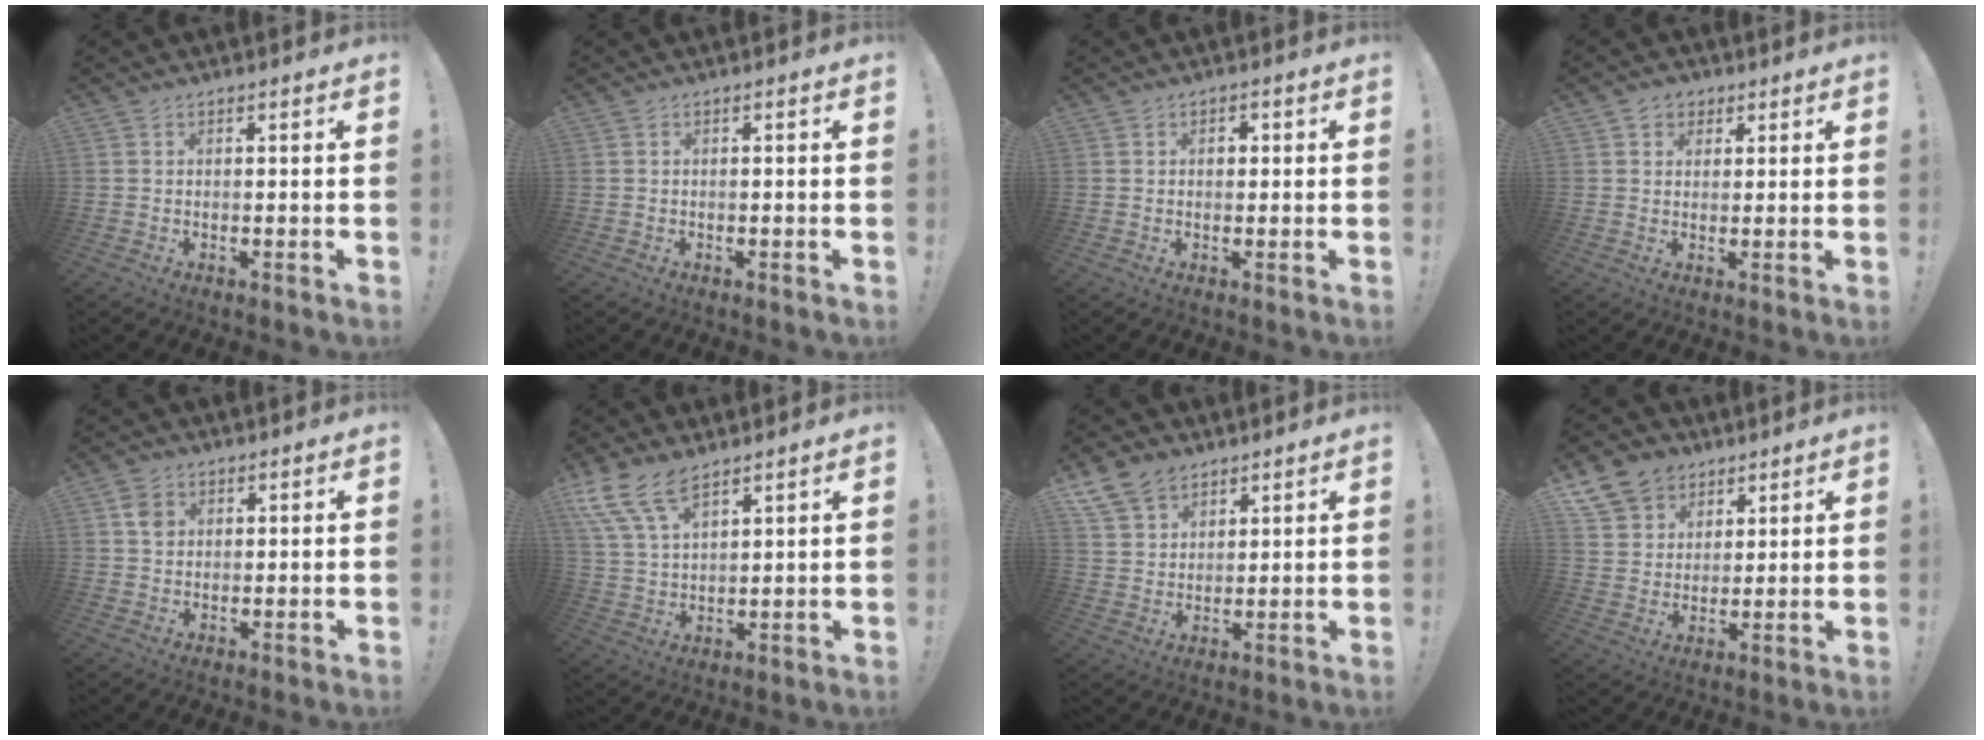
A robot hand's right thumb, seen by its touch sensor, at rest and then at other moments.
{"total": 0.0}
{"total": 1.8, "force": [0.2, 1.5, 1.1], "torque": [-0.008, 0.002, -0.002]}
{"total": 4.1, "force": [1.8, 3.5, 1.2], "torque": [-0.009, -0.003, 0.032]}
{"total": 4.3, "force": [1.3, 3.4, 2.3], "torque": [-0.021, -0.003, 0.023]}
{"total": 11.4, "force": [8.3, 5.0, 6.0], "torque": [-0.124, -0.035, 0.161]}
{"total": 10.3, "force": [7.1, 6.7, 3.3], "torque": [-0.063, -0.038, 0.142]}
{"total": 11.2, "force": [6.8, 8.5, 2.9], "torque": [-0.046, -0.043, 0.135]}